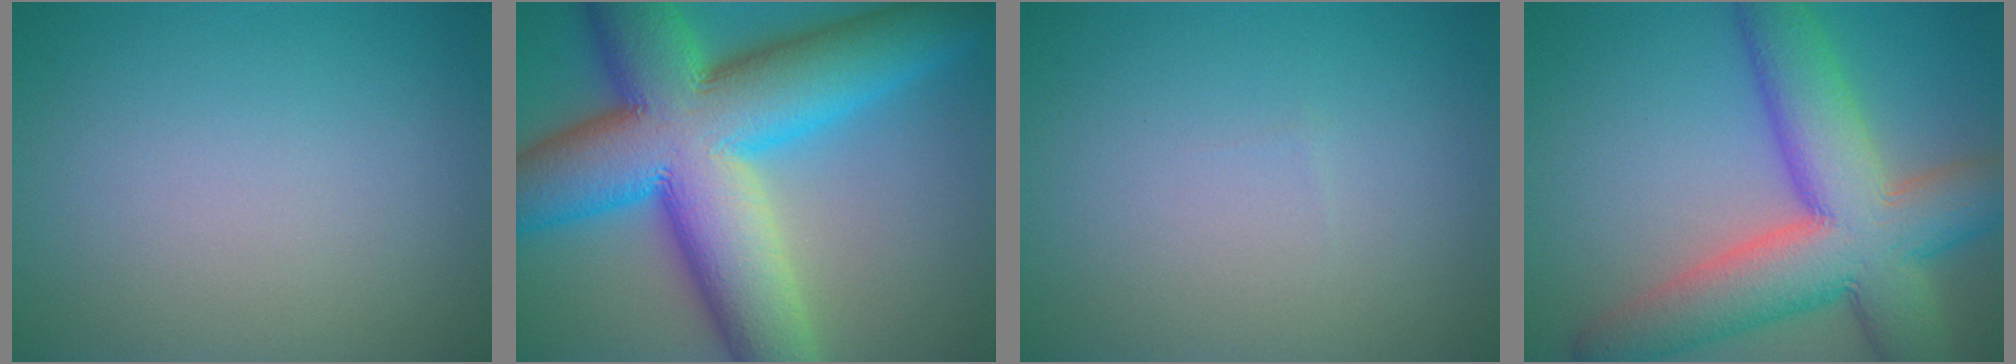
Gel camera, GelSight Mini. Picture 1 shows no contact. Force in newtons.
{"total": 18.0, "press": 18.0, "slide": 0.6}
{"total": 0.0}
{"total": 11.9, "press": 11.8, "slide": 0.6}